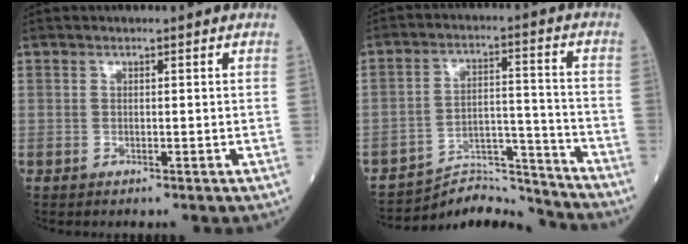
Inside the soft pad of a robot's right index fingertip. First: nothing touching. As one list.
[{"total": 9.7, "force": [-9.6, 1.0, -0.6], "torque": [0.011, 0.043, -0.157]}]